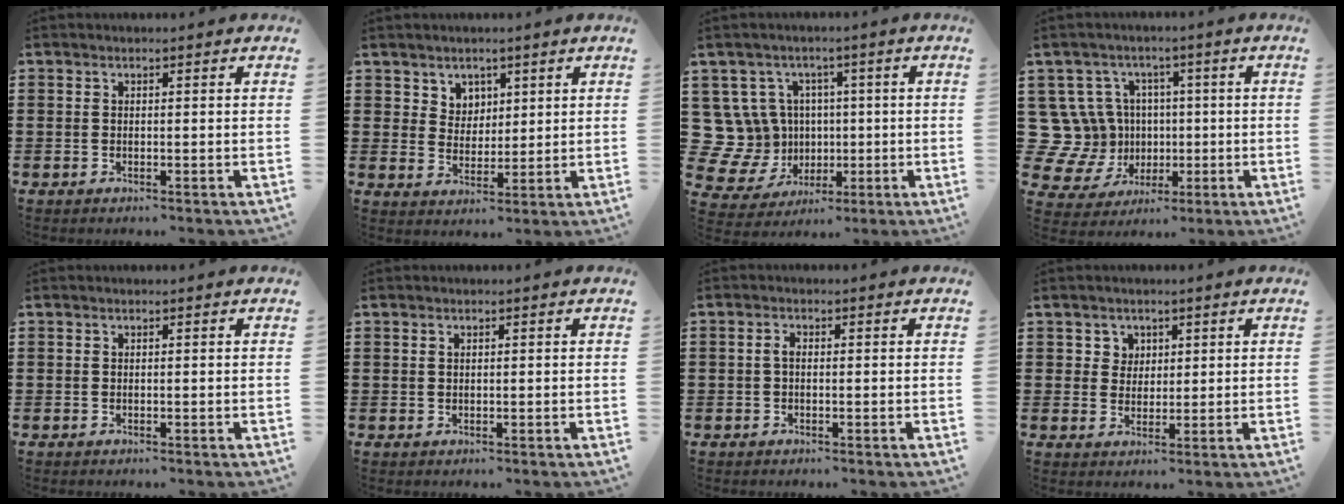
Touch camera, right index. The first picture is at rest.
{"total": 4.2, "force": [2.6, 3.2, 0.3], "torque": [-0.023, 0.008, 0.049]}
{"total": 10.2, "force": [1.9, 9.7, 2.6], "torque": [-0.118, -0.012, 0.047]}
{"total": 11.0, "force": [1.5, 10.5, 2.9], "torque": [-0.135, -0.011, 0.038]}
{"total": 0.0}
{"total": 0.6, "force": [0.2, 0.3, 0.4], "torque": [-0.010, 0.000, 0.005]}
{"total": 1.4, "force": [-0.2, 0.6, 1.2], "torque": [-0.031, -0.002, -0.007]}
{"total": 2.8, "force": [1.4, 2.4, 0.3], "torque": [-0.018, 0.010, 0.024]}